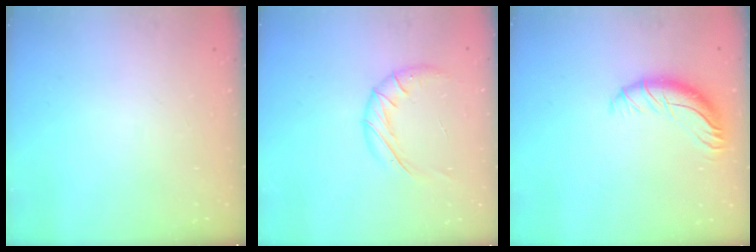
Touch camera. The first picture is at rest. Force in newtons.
{"total": 9.7, "press": 9.7, "slide": 0.8}
{"total": 10.7, "press": 10.4, "slide": 2.5}